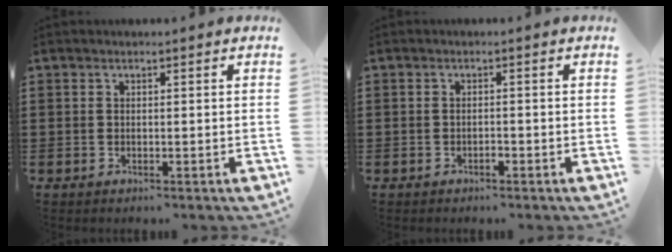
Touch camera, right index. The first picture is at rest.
{"total": 0.9, "force": [-0.6, 0.3, 0.7], "torque": [-0.016, -0.003, -0.010]}